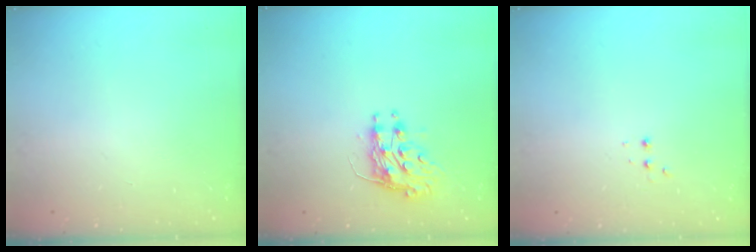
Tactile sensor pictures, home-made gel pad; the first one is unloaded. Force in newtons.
{"total": 9.1, "press": 9.0, "slide": 1.0}
{"total": 2.4, "press": 2.2, "slide": 0.9}